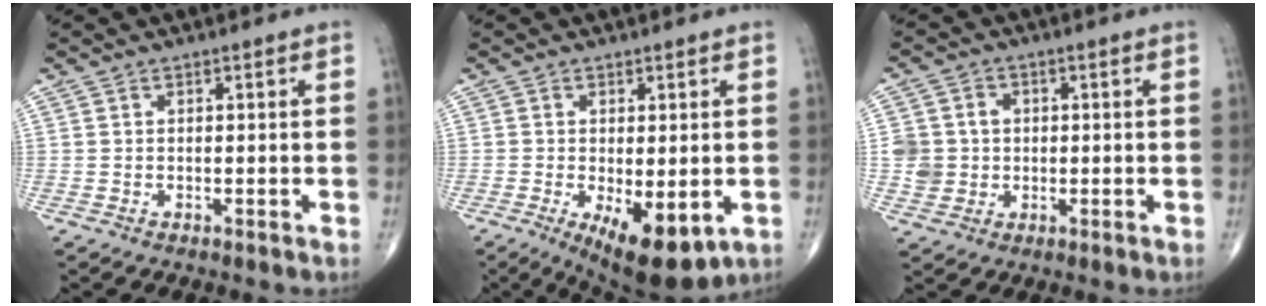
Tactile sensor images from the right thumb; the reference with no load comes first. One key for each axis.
{"total": 11.2, "fx": -3.8, "fy": 4.6, "fz": 9.5, "tx": -0.136, "ty": -0.017, "tz": -0.046}
{"total": 6.5, "fx": 0.0, "fy": 6.1, "fz": 2.1, "tx": -0.016, "ty": 0.006, "tz": 0.003}